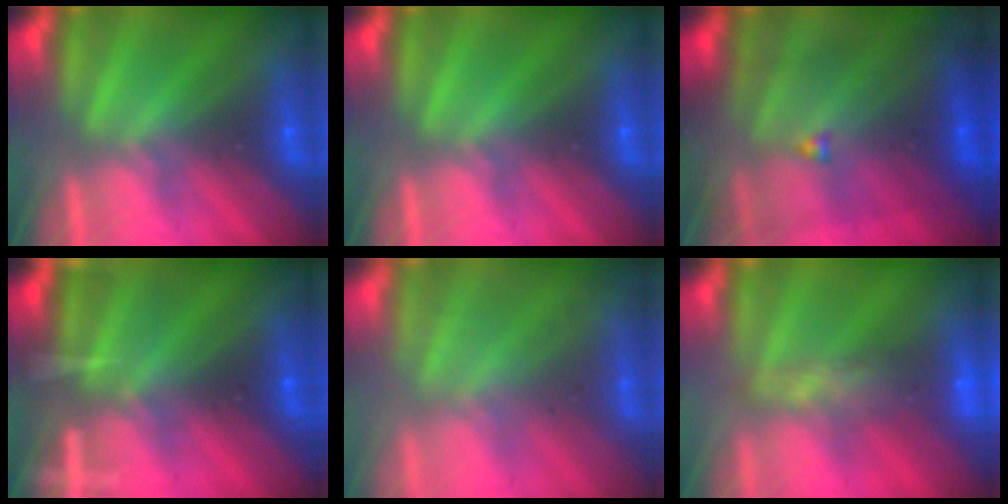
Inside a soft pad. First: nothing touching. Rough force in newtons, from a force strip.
{"total": 0.0}
{"total": 7.6}
{"total": 7.4}
{"total": 1.9}
{"total": 9.2}